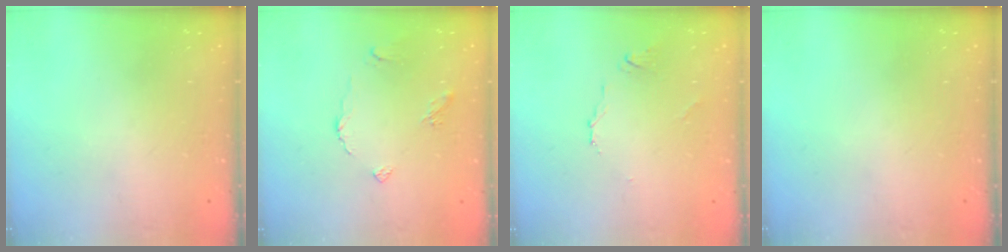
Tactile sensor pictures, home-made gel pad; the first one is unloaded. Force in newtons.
{"total": 5.8, "press": 5.7, "slide": 0.6}
{"total": 2.7, "press": 2.6, "slide": 0.5}
{"total": 0.0}